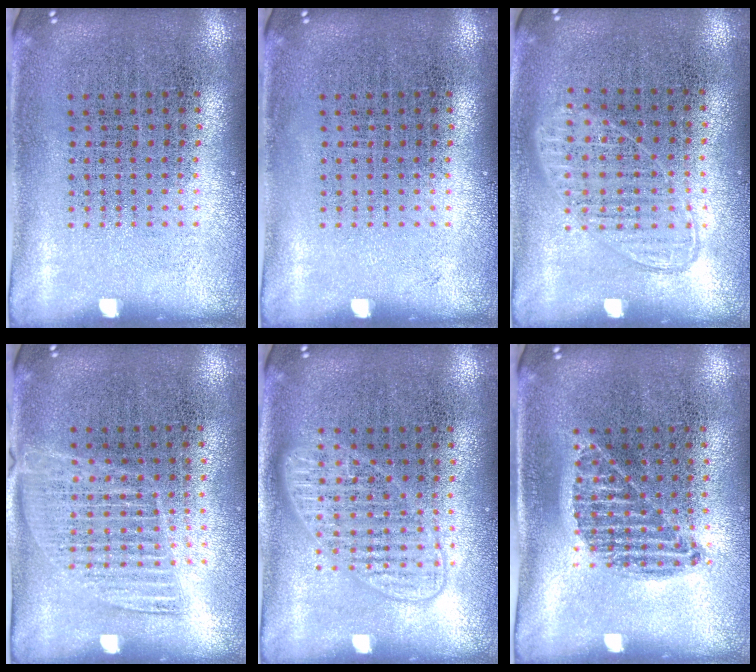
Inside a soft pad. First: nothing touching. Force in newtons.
{"total": 0.0}
{"total": 0.8, "press": 0.8, "slide": 0.2}
{"total": 1.3, "press": 1.1, "slide": 0.6}
{"total": 1.5, "press": 1.4, "slide": 0.2}
{"total": 0.9, "press": 0.8, "slide": 0.4}